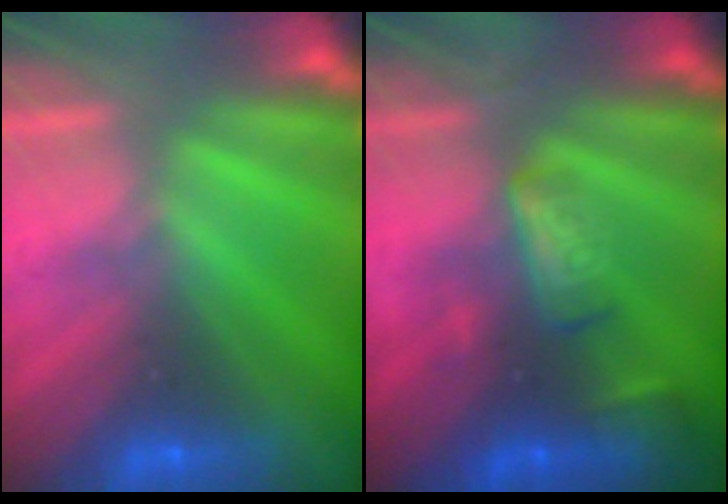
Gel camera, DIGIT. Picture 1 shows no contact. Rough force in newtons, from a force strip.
{"total": 2.7}